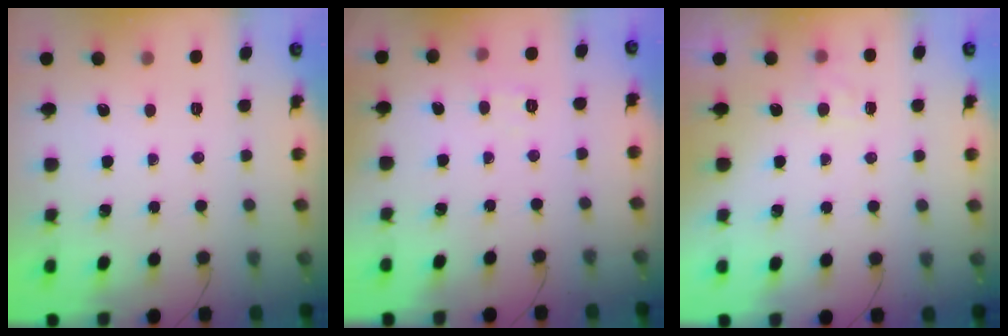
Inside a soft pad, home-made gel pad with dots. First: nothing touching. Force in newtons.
{"total": 3.6, "press": 3.3, "slide": 1.5}
{"total": 3.0, "press": 2.9, "slide": 1.1}